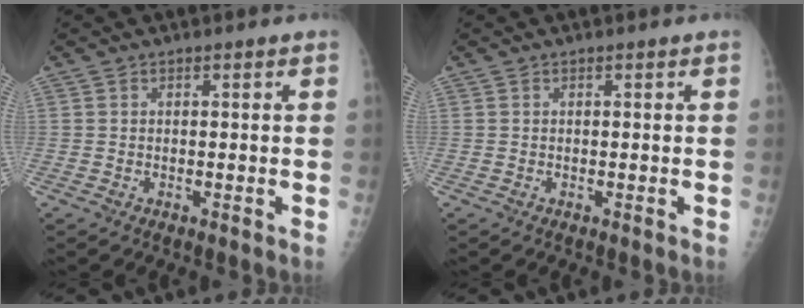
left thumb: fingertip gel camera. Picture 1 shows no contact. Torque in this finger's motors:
{"motor_torque": [0.00, 0.00, 0.00, 0.00, 0.00]}